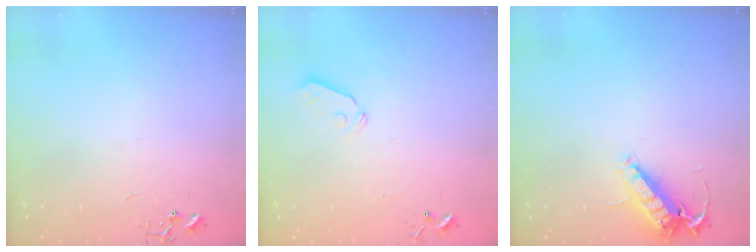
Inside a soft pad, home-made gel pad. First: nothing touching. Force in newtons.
{"total": 6.1, "press": 6.1, "slide": 0.5}
{"total": 13.1, "press": 13.0, "slide": 2.0}